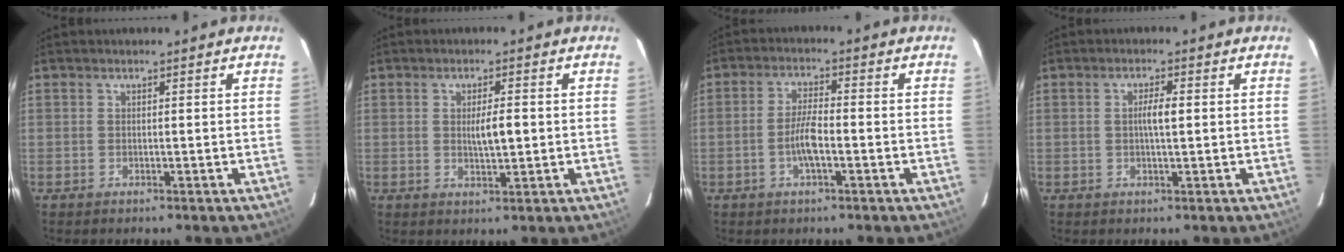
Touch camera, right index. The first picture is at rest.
{"total": 3.7, "force": [0.1, 0.7, 3.6], "torque": [-0.061, -0.002, 0.002]}
{"total": 4.7, "force": [-1.4, 0.9, 4.4], "torque": [-0.091, 0.005, -0.026]}
{"total": 2.8, "force": [0.2, 0.3, 2.7], "torque": [-0.051, 0.001, 0.002]}